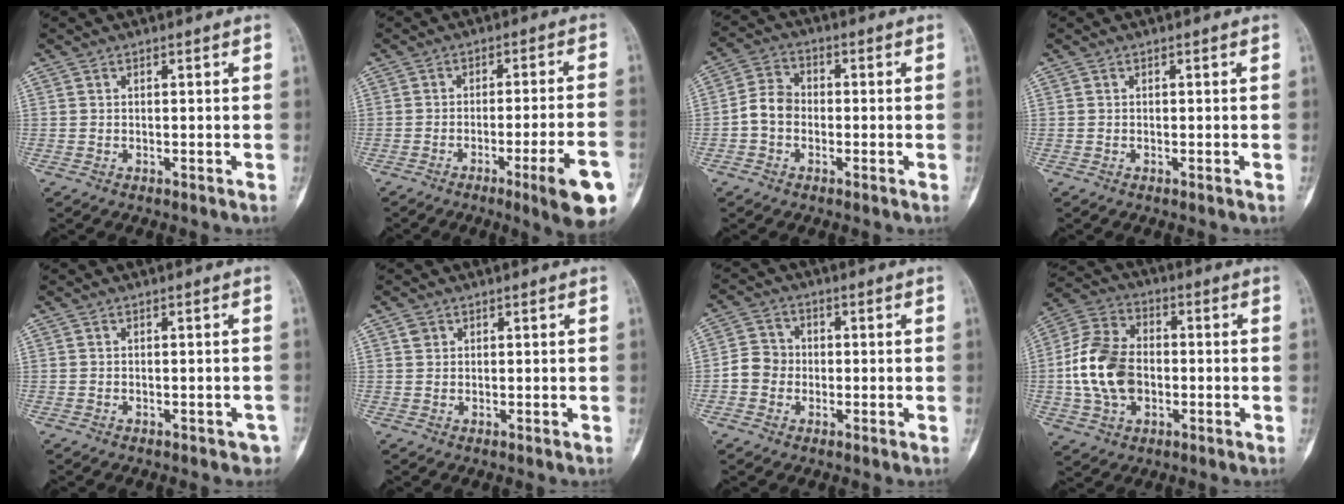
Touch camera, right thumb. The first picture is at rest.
{"total": 11.7, "force": [-5.4, 0.9, 10.3], "torque": [-0.141, 0.011, -0.071]}
{"total": 5.7, "force": [-1.3, 4.5, 3.2], "torque": [-0.048, 0.020, -0.036]}
{"total": 0.0}
{"total": 2.6, "force": [-1.9, 1.4, 1.1], "torque": [-0.003, 0.012, -0.018]}
{"total": 1.4, "force": [0.7, 1.1, 0.4], "torque": [0.001, 0.000, 0.011]}
{"total": 5.2, "force": [-0.9, 4.8, 1.9], "torque": [-0.015, 0.015, -0.028]}
{"total": 14.3, "force": [-1.5, 9.9, 10.2], "torque": [-0.189, 0.023, -0.030]}